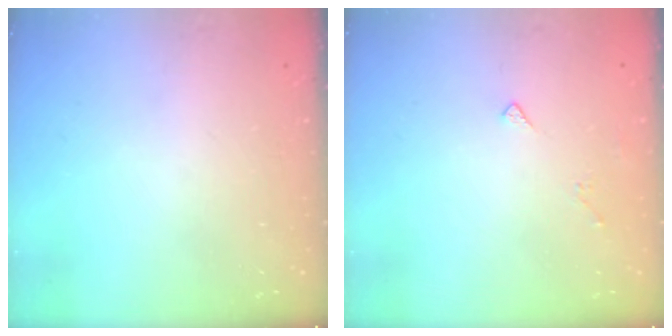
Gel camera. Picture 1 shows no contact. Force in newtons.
{"total": 3.4, "press": 3.4, "slide": 0.6}